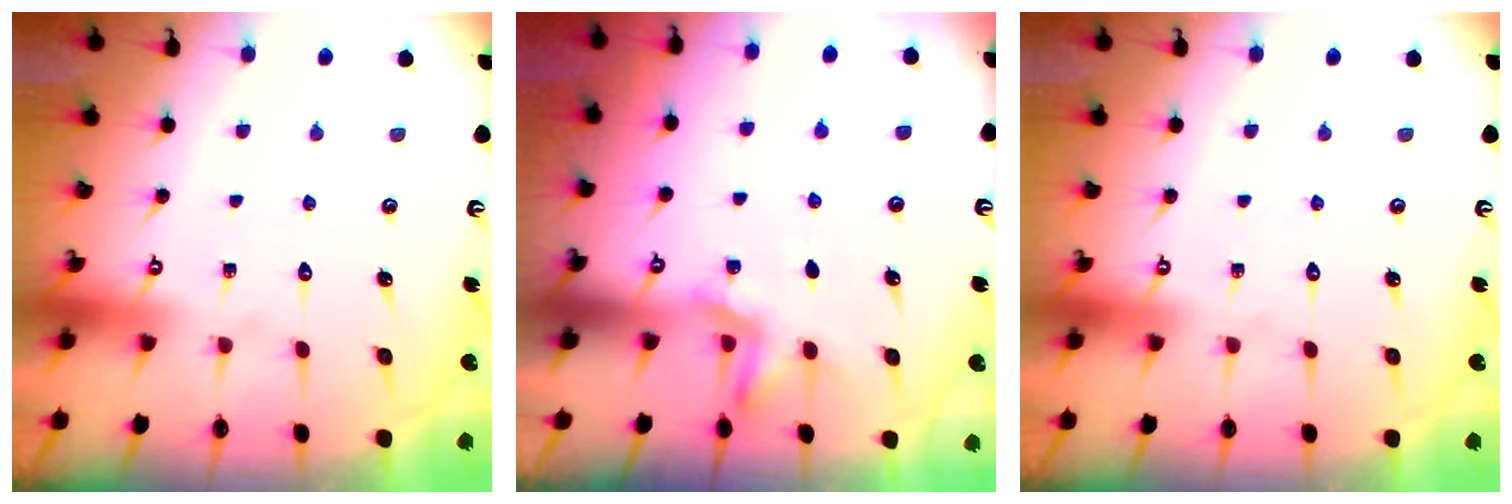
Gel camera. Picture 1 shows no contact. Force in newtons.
{"total": 2.3, "press": 2.0, "slide": 1.0}
{"total": 0.0}